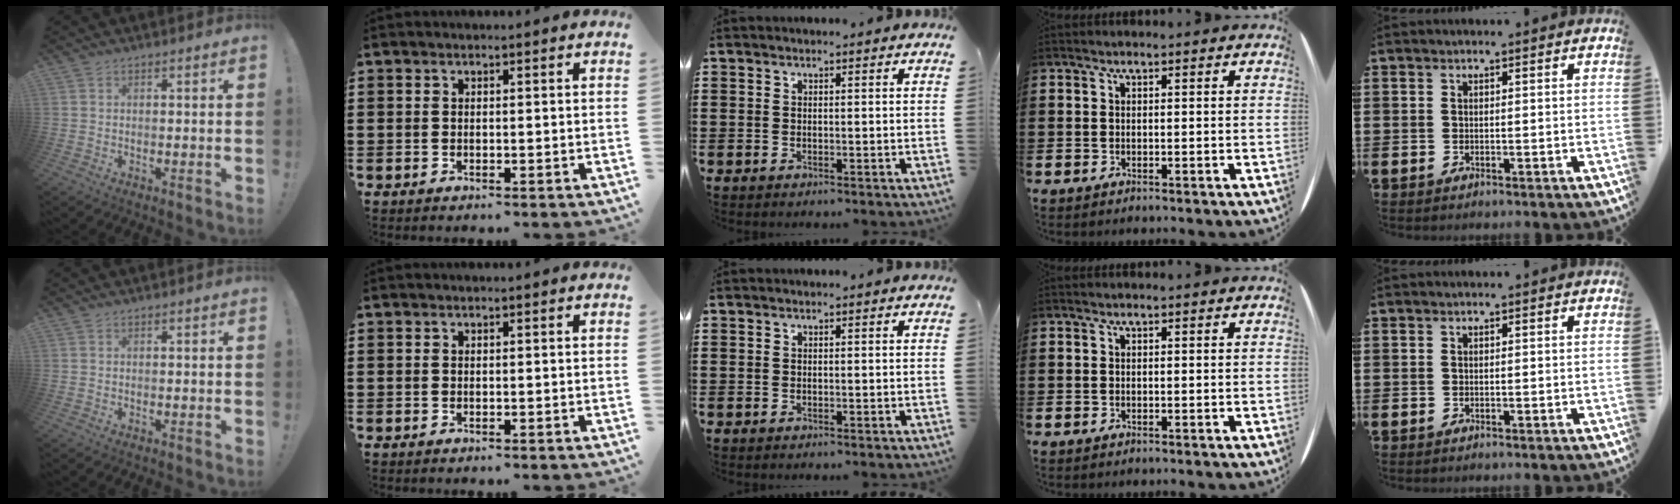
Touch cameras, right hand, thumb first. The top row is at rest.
{}